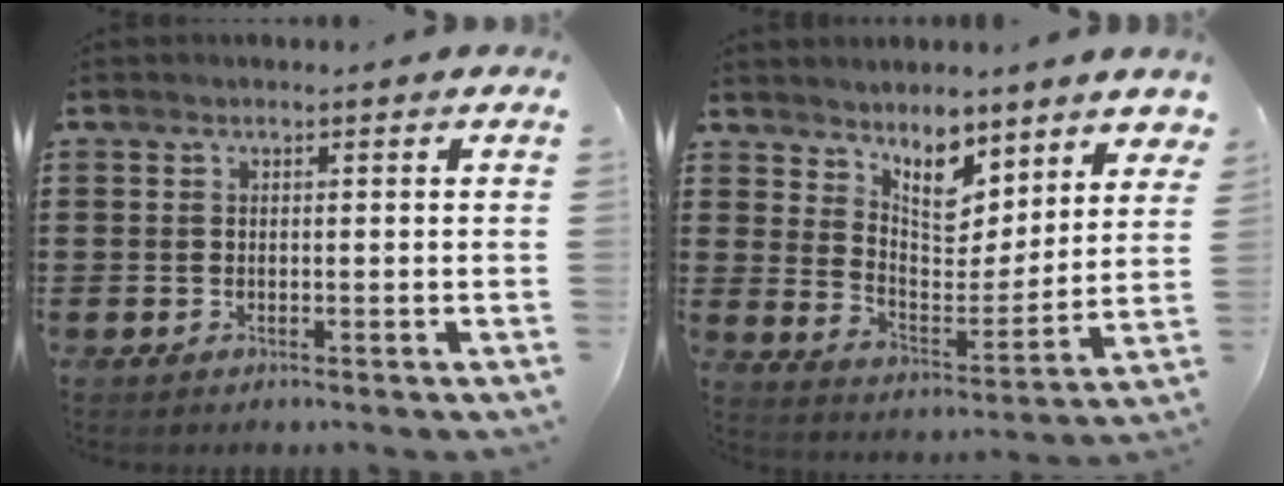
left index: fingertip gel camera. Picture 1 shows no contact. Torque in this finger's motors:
{"motor_torque": [0.71, 0.67, 0.60, 0.13]}